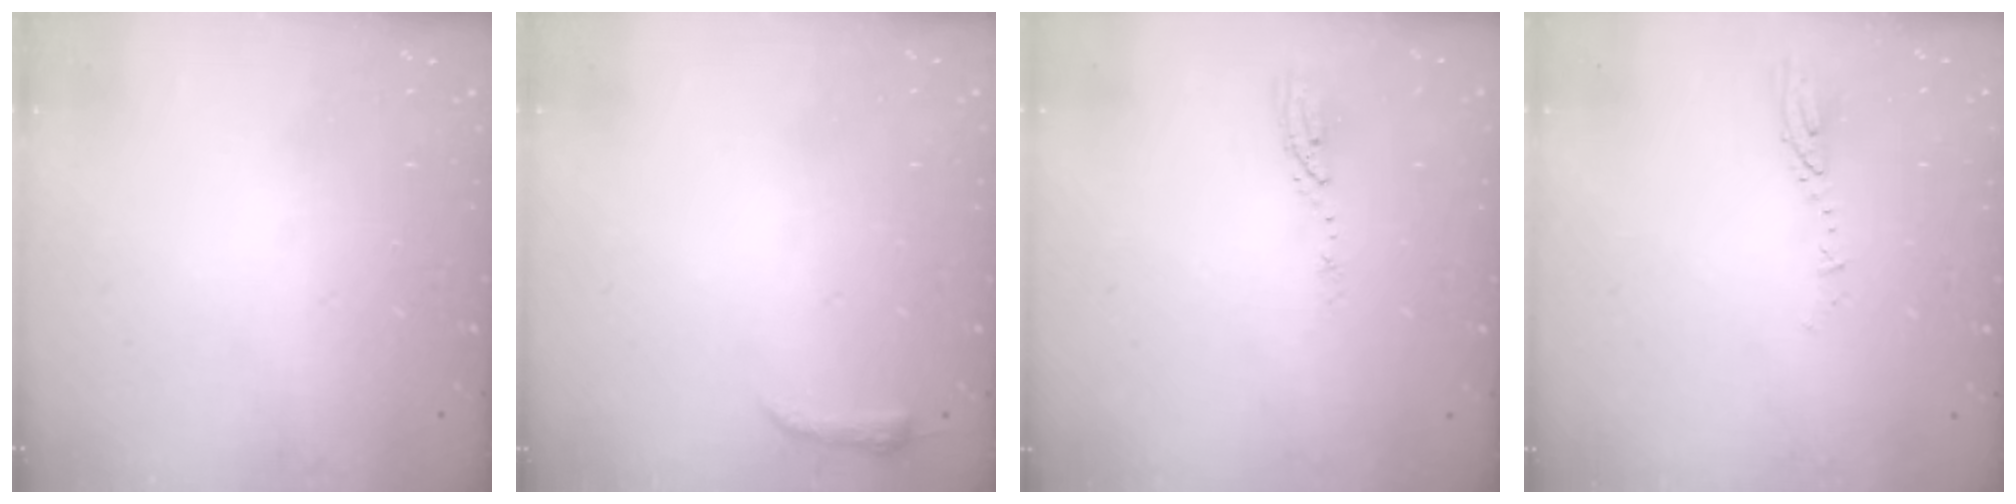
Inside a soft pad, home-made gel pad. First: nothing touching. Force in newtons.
{"total": 3.7, "press": 3.7, "slide": 0.7}
{"total": 4.1, "press": 4.1, "slide": 0.3}
{"total": 3.2, "press": 3.2, "slide": 0.3}